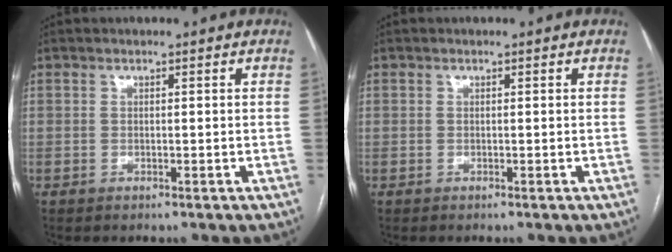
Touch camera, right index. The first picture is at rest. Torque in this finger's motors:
{"motor_torque": [-0.25, 0.14, -0.74, -0.15]}